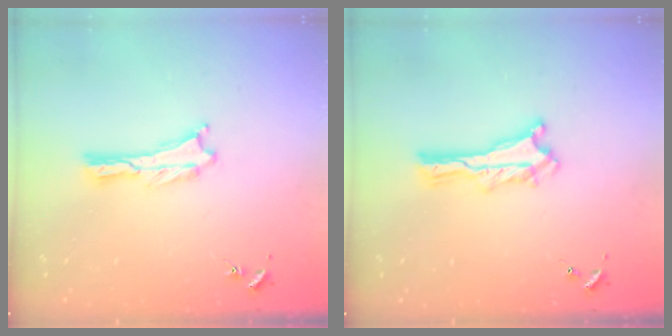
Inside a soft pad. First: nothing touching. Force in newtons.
{"total": 1.2, "press": 1.2, "slide": 0.2}